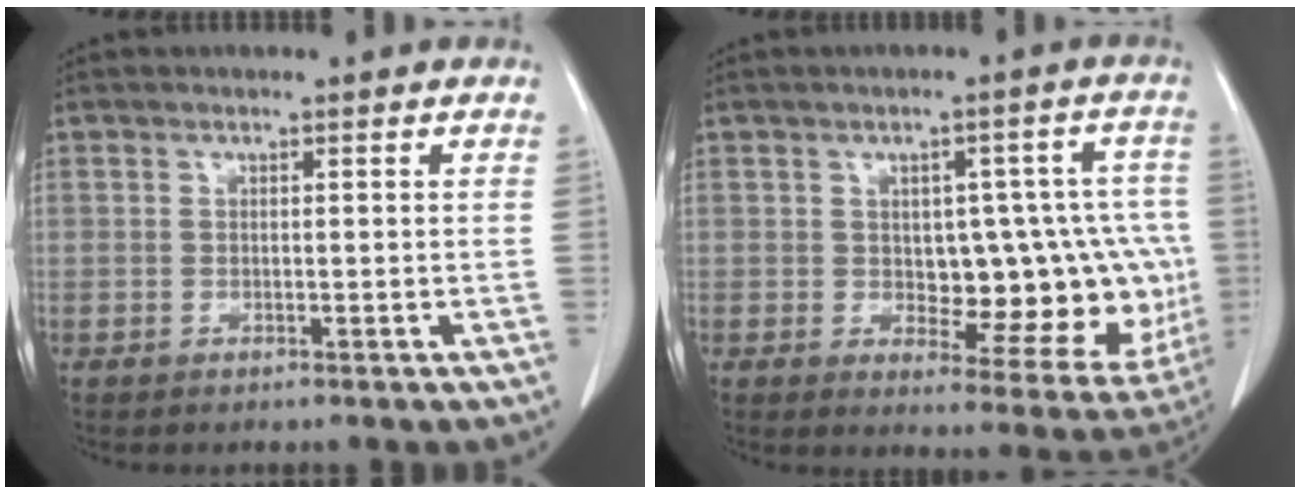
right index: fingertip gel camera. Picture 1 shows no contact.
{"total": 15.5, "force": [-0.6, 7.3, 13.7], "torque": [-0.141, 0.020, 0.010]}